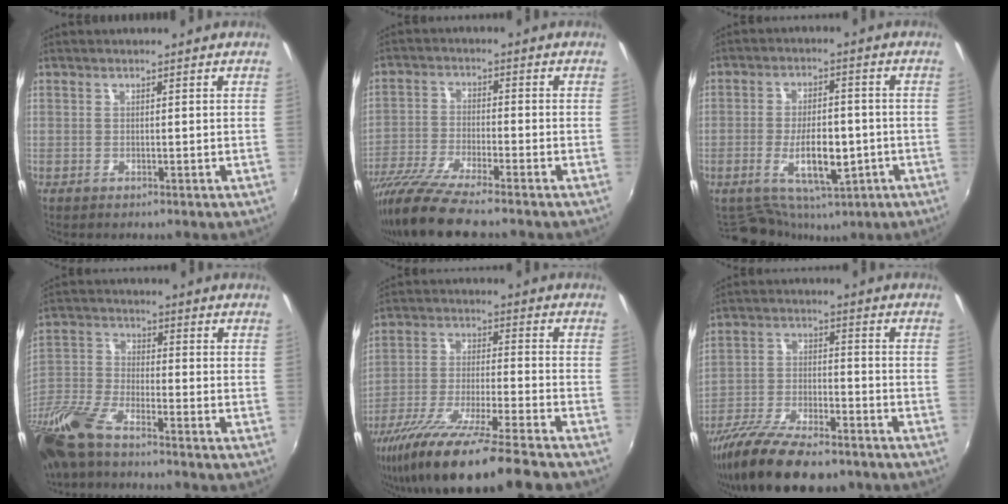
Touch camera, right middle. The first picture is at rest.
{"total": 11.1, "force": [-9.1, 0.2, 6.2], "torque": [-0.136, -0.036, -0.171]}
{"total": 10.9, "force": [-4.1, 6.0, 8.2], "torque": [-0.150, -0.005, -0.052]}
{"total": 14.5, "force": [-10.8, 3.7, 8.8], "torque": [-0.206, -0.026, -0.224]}
{"total": 19.5, "force": [-15.7, 0.2, 11.6], "torque": [-0.221, -0.056, -0.269]}
{"total": 17.1, "force": [-13.2, 5.1, 9.6], "torque": [-0.198, -0.040, -0.229]}